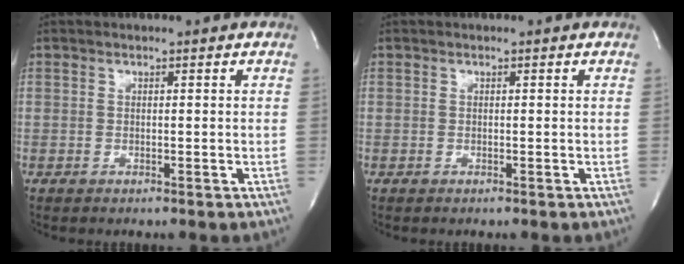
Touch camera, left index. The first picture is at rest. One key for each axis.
{"total": 0.0}